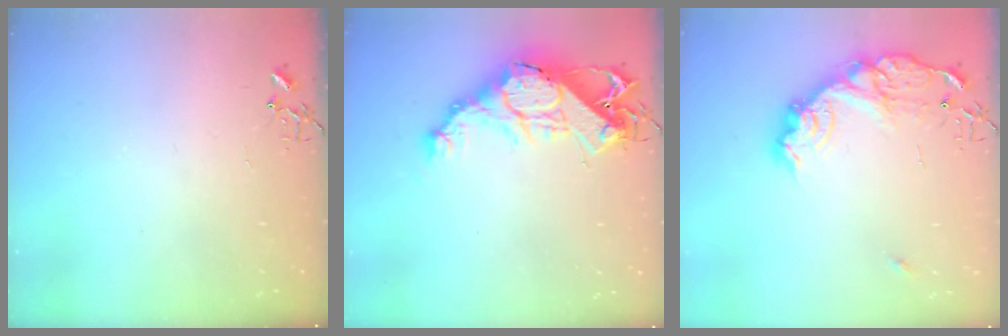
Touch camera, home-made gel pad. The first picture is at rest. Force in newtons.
{"total": 19.1, "press": 19.1, "slide": 1.5}
{"total": 17.6, "press": 17.6, "slide": 1.3}